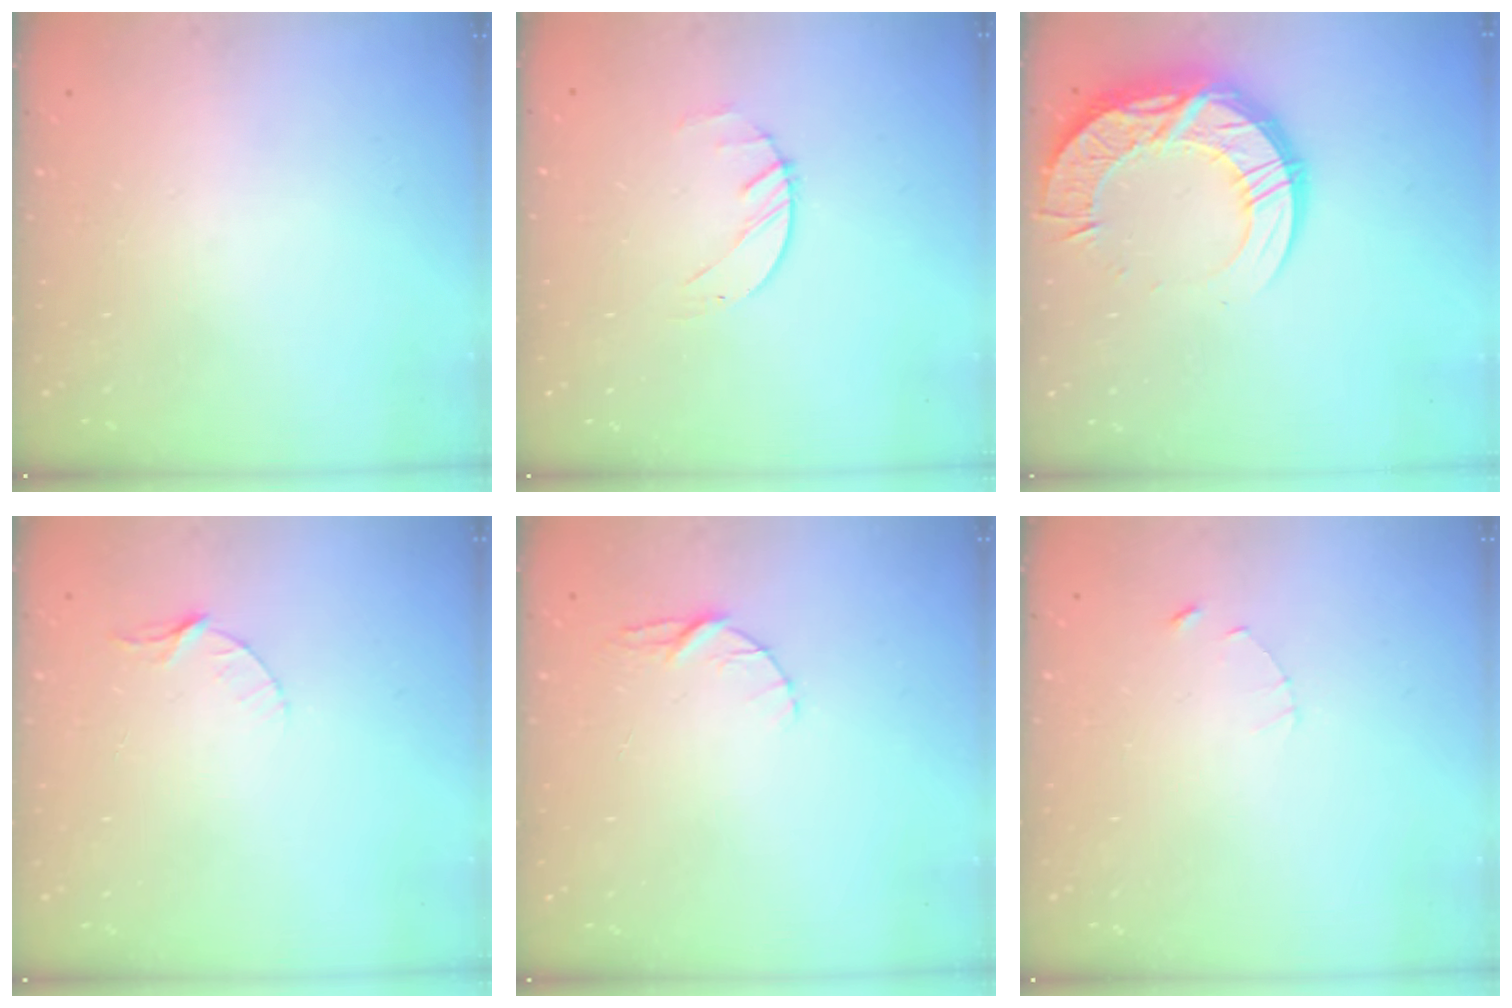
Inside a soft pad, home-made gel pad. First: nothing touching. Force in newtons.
{"total": 1.4, "press": 1.3, "slide": 0.2}
{"total": 17.4, "press": 17.4, "slide": 1.3}
{"total": 3.5, "press": 3.4, "slide": 0.4}
{"total": 4.0, "press": 3.9, "slide": 0.4}
{"total": 1.2, "press": 1.1, "slide": 0.2}